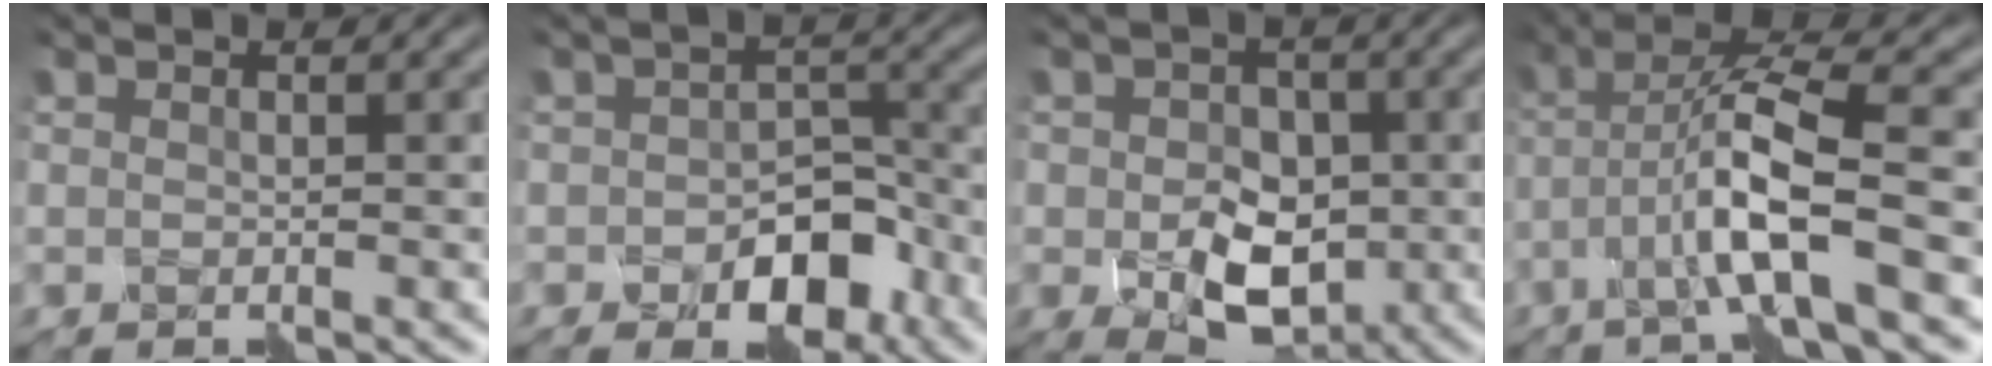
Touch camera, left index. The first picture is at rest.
{"total": 5.4, "force": [-2.4, 3.5, 3.3], "torque": [-0.043, -0.009, -0.037]}
{"total": 6.3, "force": [-1.7, 4.4, 4.2], "torque": [-0.068, -0.014, -0.026]}
{"total": 6.4, "force": [-2.6, 0.9, 5.8], "torque": [-0.108, 0.017, -0.059]}